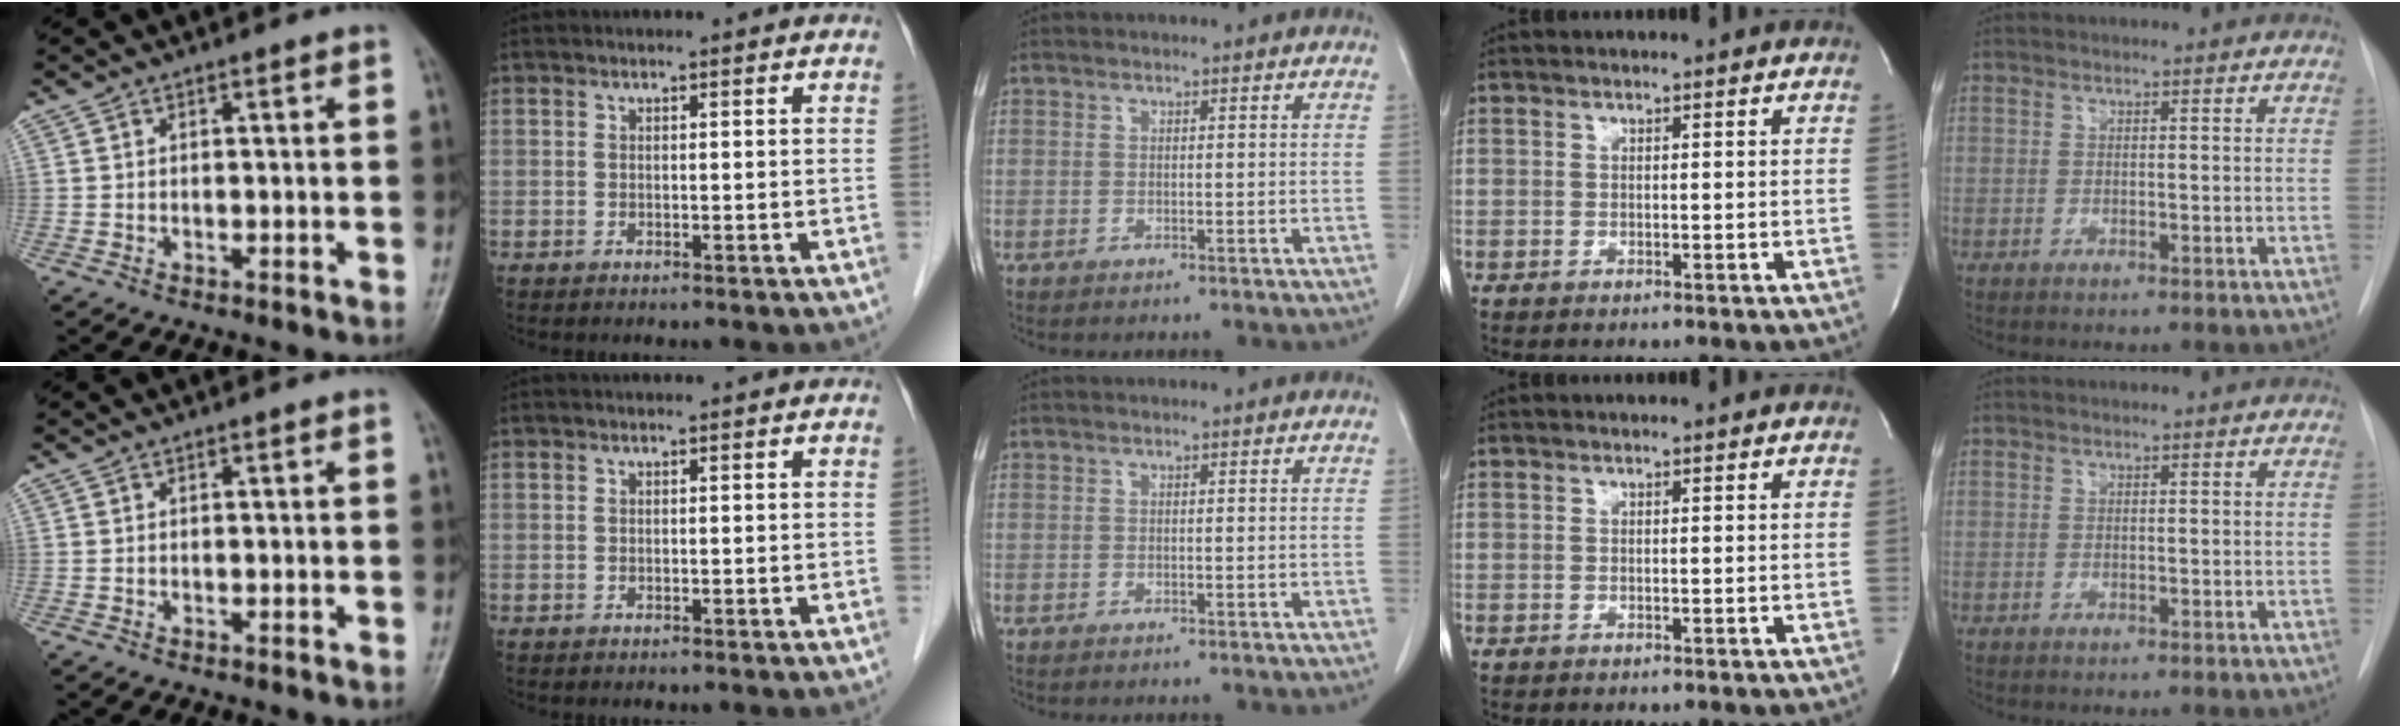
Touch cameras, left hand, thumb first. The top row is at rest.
{}